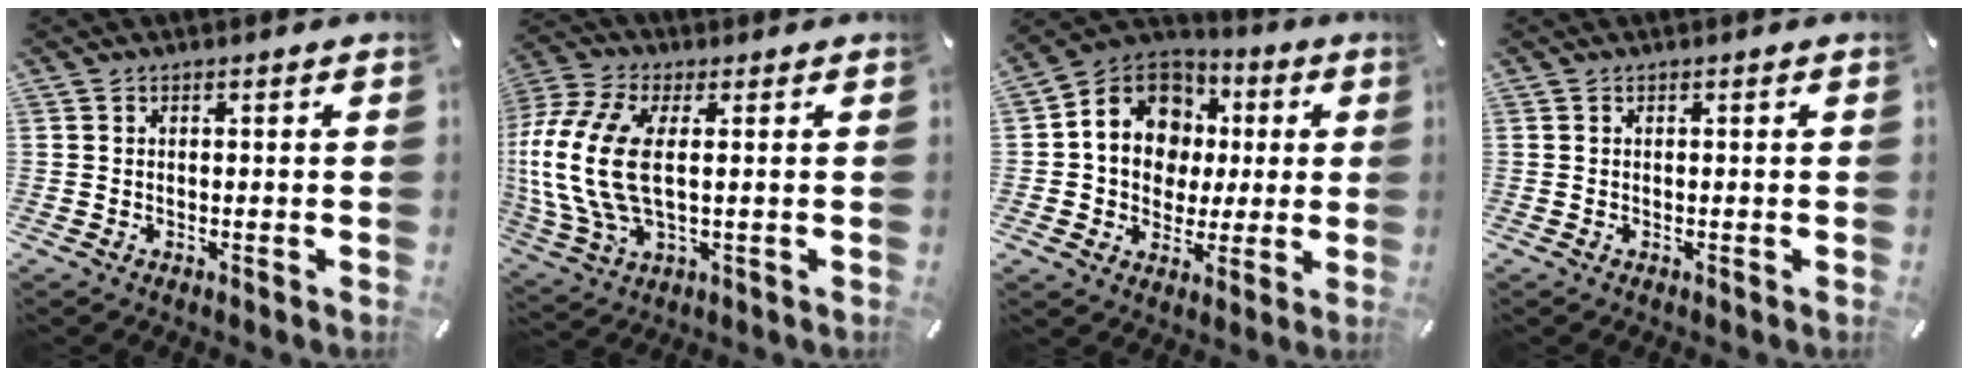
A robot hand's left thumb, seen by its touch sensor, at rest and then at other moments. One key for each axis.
{"total": 15.9, "fx": 1.4, "fy": 7.8, "fz": 13.7, "tx": -0.312, "ty": -0.013, "tz": 0.026}
{"total": 13.4, "fx": 1.9, "fy": 12.0, "fz": 5.8, "tx": -0.109, "ty": -0.007, "tz": 0.038}
{"total": 0.0}